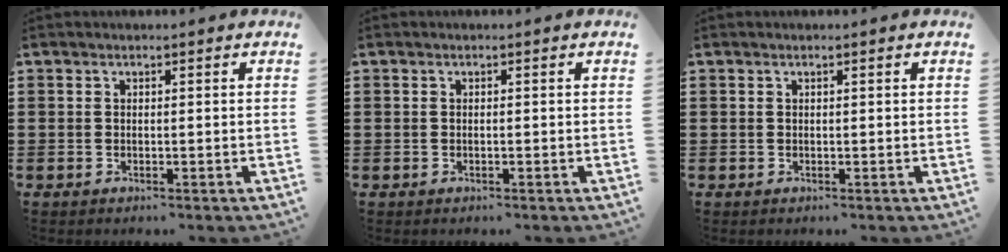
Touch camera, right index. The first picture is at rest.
{"total": 0.0}
{"total": 0.0}